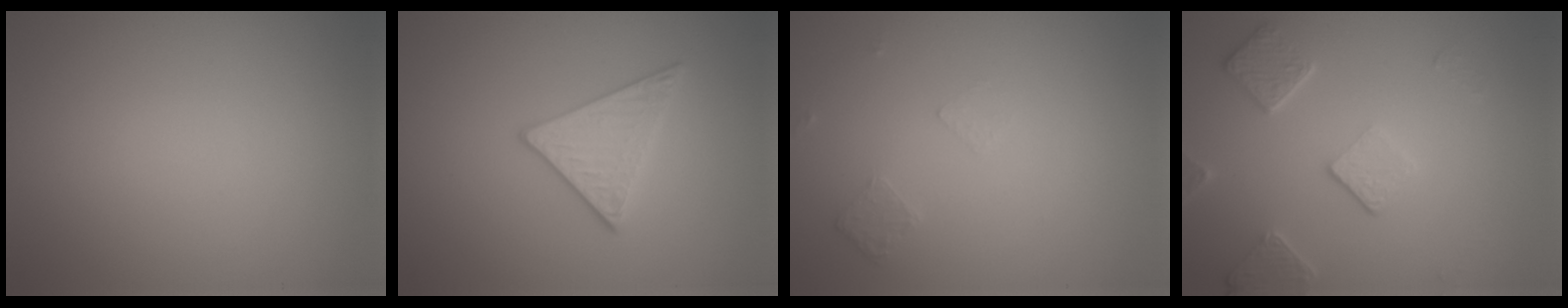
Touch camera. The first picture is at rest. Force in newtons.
{"total": 2.9, "press": 2.9, "slide": 0.4}
{"total": 0.8, "press": 0.6, "slide": 0.5}
{"total": 3.6, "press": 3.0, "slide": 1.9}